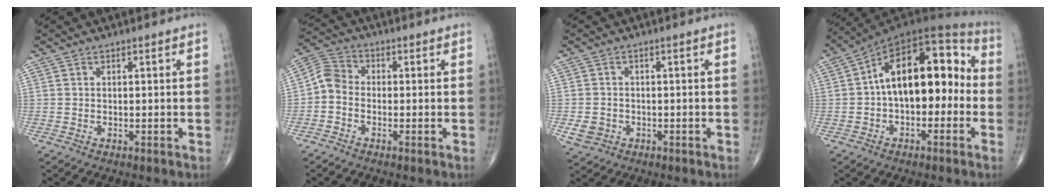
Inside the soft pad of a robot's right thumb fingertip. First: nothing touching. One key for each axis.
{"total": 4.6, "fx": -1.2, "fy": 3.5, "fz": 2.7, "tx": -0.042, "ty": 0.018, "tz": -0.042}
{"total": 3.4, "fx": -1.0, "fy": 3.0, "fz": 1.3, "tx": -0.018, "ty": 0.004, "tz": -0.012}
{"total": 17.7, "fx": -0.3, "fy": 10.0, "fz": 14.6, "tx": -0.198, "ty": 0.053, "tz": -0.015}